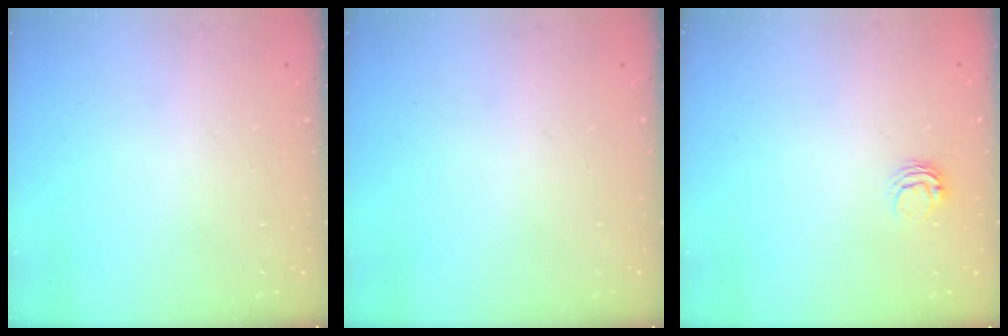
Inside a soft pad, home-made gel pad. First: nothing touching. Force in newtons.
{"total": 0.0}
{"total": 4.2, "press": 4.2, "slide": 0.3}